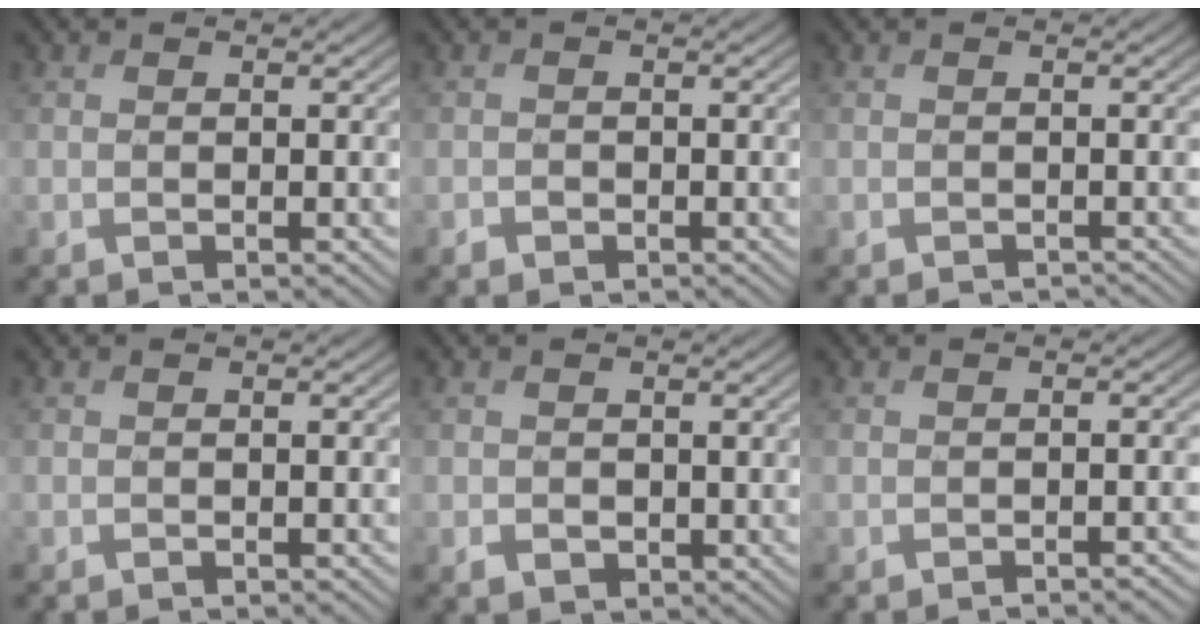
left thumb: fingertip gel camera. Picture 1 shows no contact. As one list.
[{"total": 1.0, "force": [-0.6, 0.7, 0.3], "torque": [-0.004, -0.003, -0.013]}, {"total": 1.0, "force": [-1.0, 0.1, 0.1], "torque": [-0.001, -0.004, -0.016]}, {"total": 0.0}, {"total": 1.6, "force": [0.1, 1.4, 0.6], "torque": [-0.019, -0.010, 0.004]}, {"total": 1.0, "force": [-0.8, 0.1, 0.7], "torque": [-0.007, 0.000, -0.013]}]